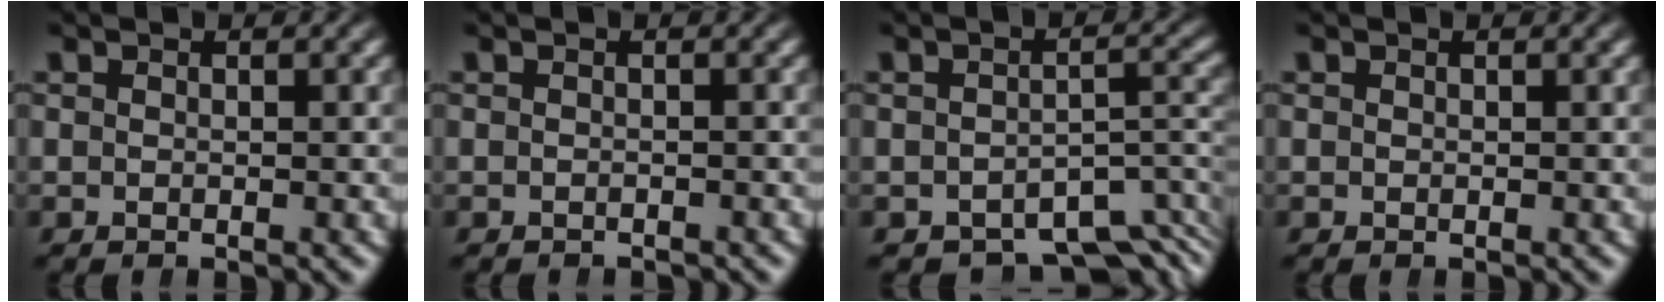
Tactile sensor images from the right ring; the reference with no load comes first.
{"total": 1.1, "force": [-1.1, -0.1, -0.1], "torque": [0.006, -0.005, -0.015]}
{"total": 8.8, "force": [-6.5, 3.8, 4.5], "torque": [-0.023, -0.016, -0.089]}
{"total": 0.0}